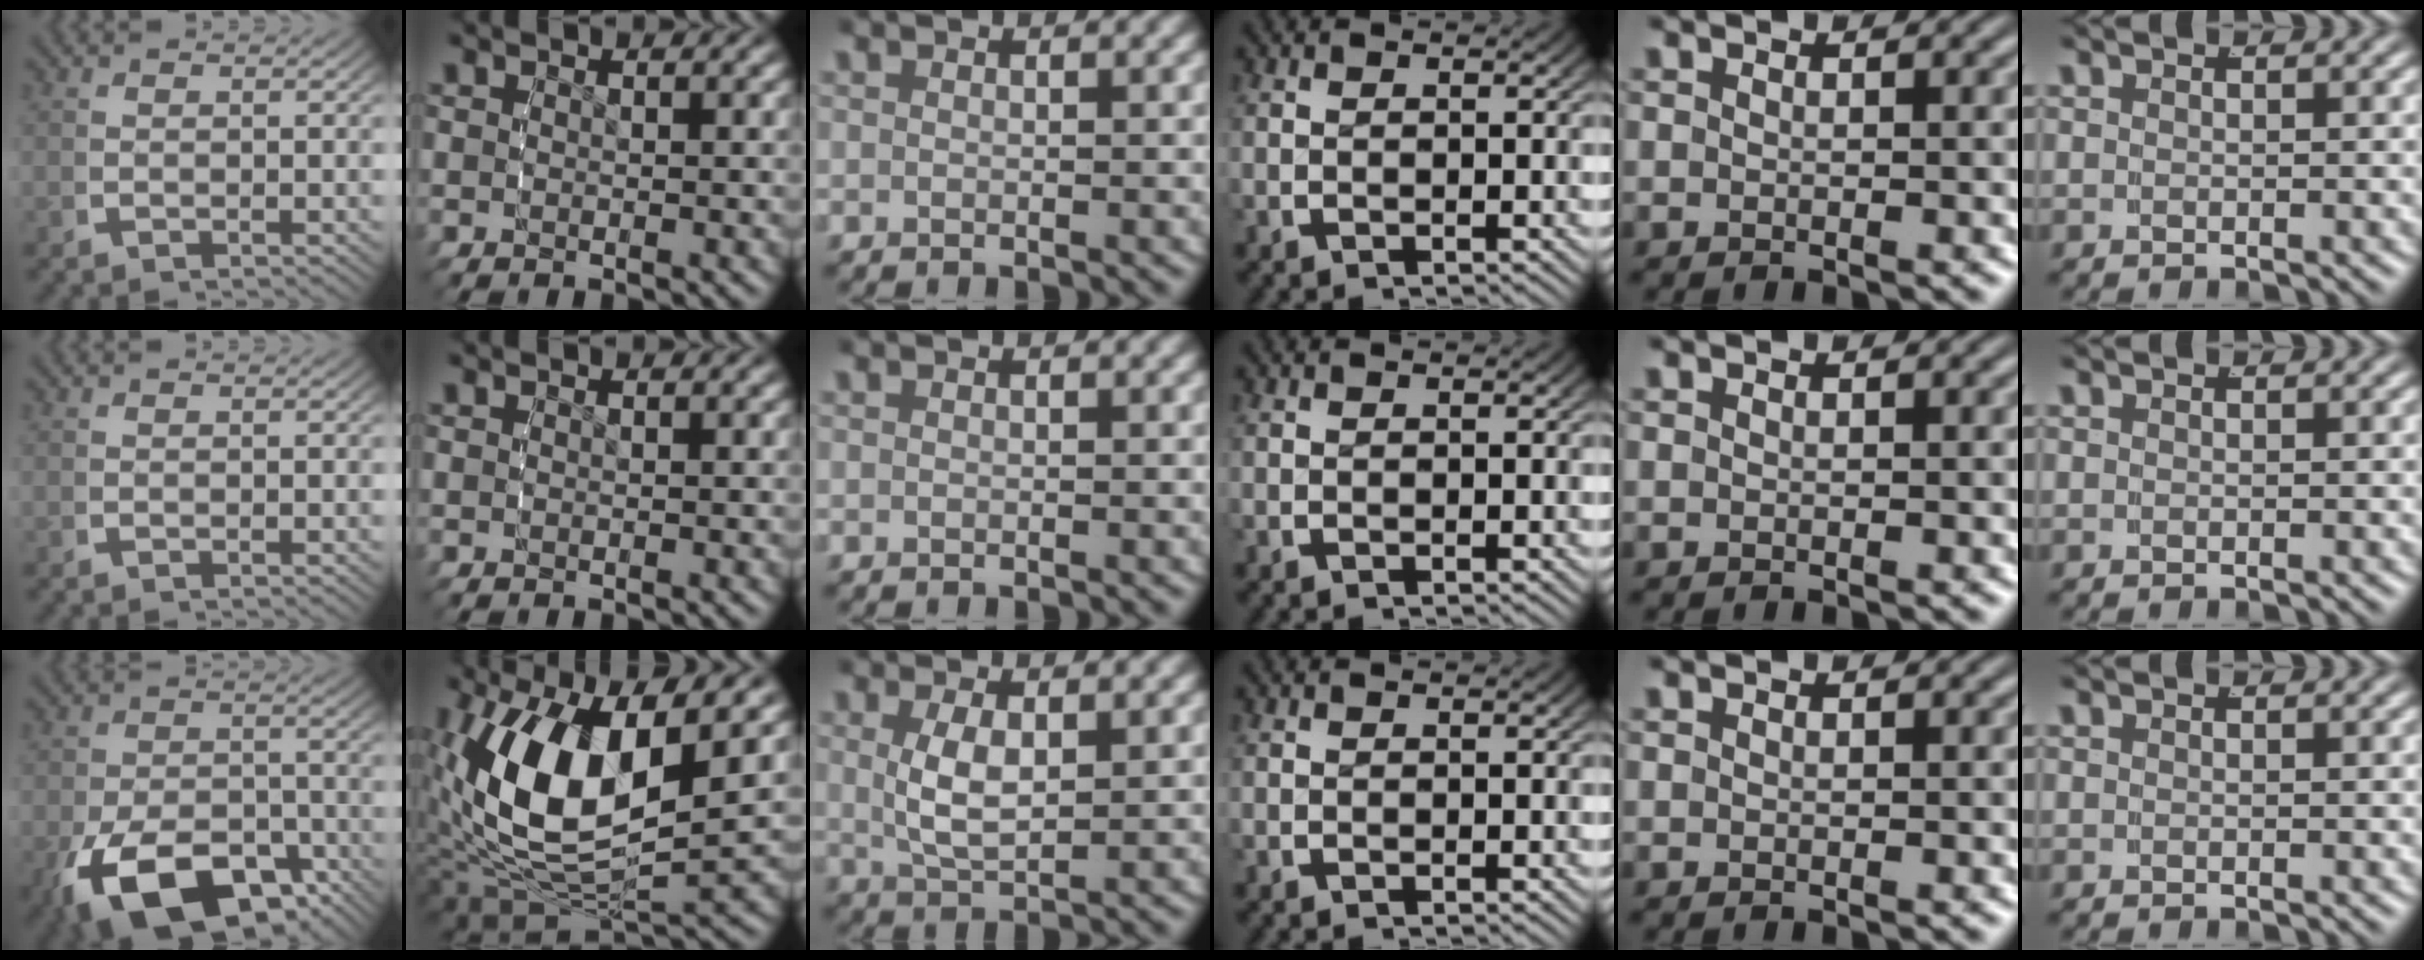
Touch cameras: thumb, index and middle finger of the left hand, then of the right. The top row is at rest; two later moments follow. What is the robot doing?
{"motion": "grasp_and_lifting", "object": "bowl"}